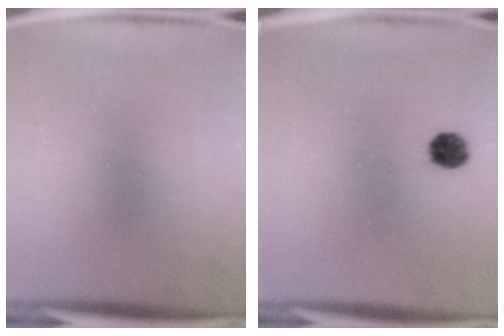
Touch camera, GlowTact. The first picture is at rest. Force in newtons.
{"total": 4.0}